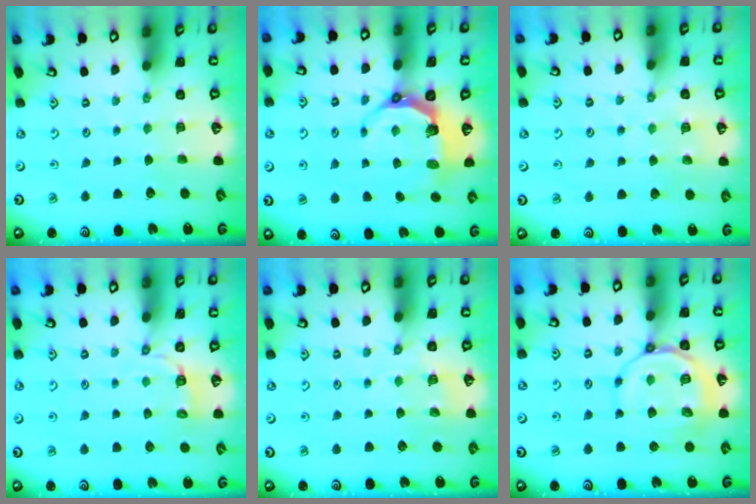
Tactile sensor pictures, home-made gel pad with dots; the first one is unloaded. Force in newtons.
{"total": 6.2, "press": 4.7, "slide": 4.1}
{"total": 4.9, "press": 4.8, "slide": 0.6}
{"total": 3.0, "press": 1.6, "slide": 2.5}
{"total": 6.0, "press": 5.8, "slide": 1.4}
{"total": 12.2, "press": 12.0, "slide": 1.6}